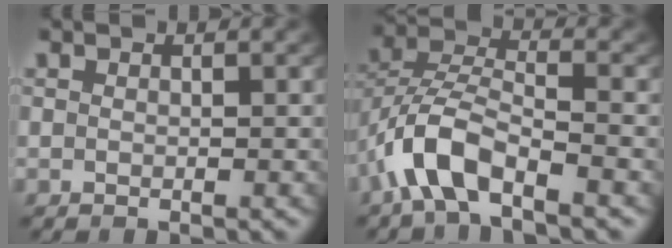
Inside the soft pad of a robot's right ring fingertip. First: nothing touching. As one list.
[{"total": 5.1, "force": [-2.1, 2.9, 3.6], "torque": [-0.095, -0.015, -0.036]}]